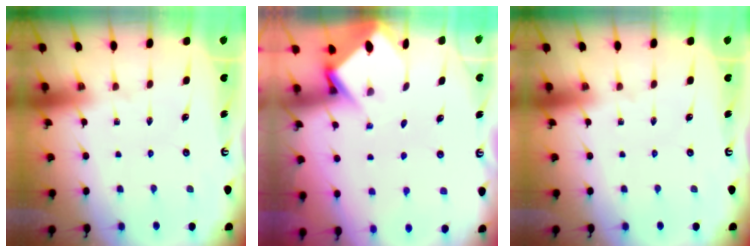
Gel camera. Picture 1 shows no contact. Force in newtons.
{"total": 3.7, "press": 3.6, "slide": 0.4}
{"total": 0.0}